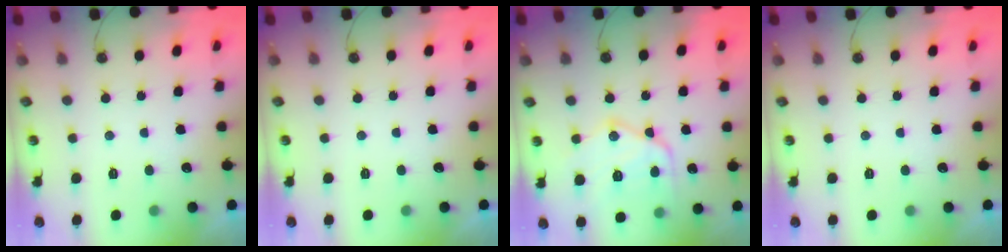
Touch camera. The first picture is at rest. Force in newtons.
{"total": 0.0}
{"total": 16.9, "press": 16.8, "slide": 1.5}
{"total": 0.0}